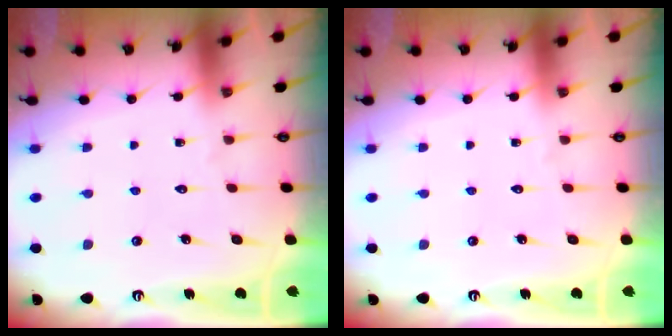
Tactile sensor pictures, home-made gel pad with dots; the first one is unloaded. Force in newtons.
{"total": 0.0}